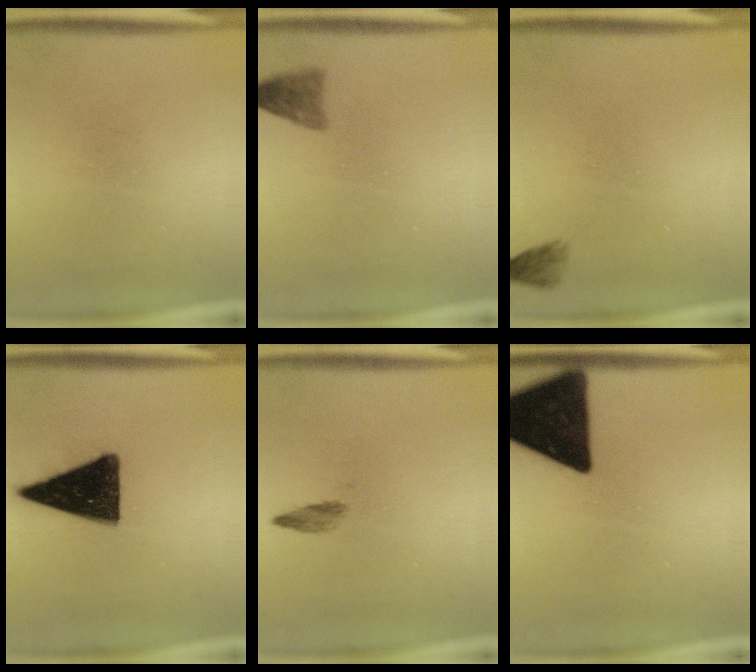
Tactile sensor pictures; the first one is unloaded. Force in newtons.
{"total": 2.4}
{"total": 1.5}
{"total": 15.2}
{"total": 1.4}
{"total": 18.3}